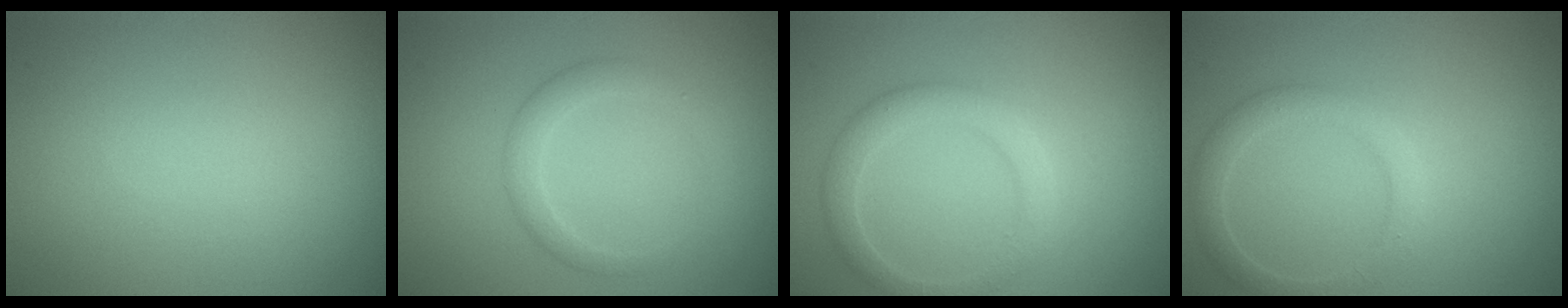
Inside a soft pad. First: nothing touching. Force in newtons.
{"total": 2.0, "press": 2.0, "slide": 0.1}
{"total": 2.7, "press": 2.7, "slide": 0.2}
{"total": 2.5, "press": 2.5, "slide": 0.1}